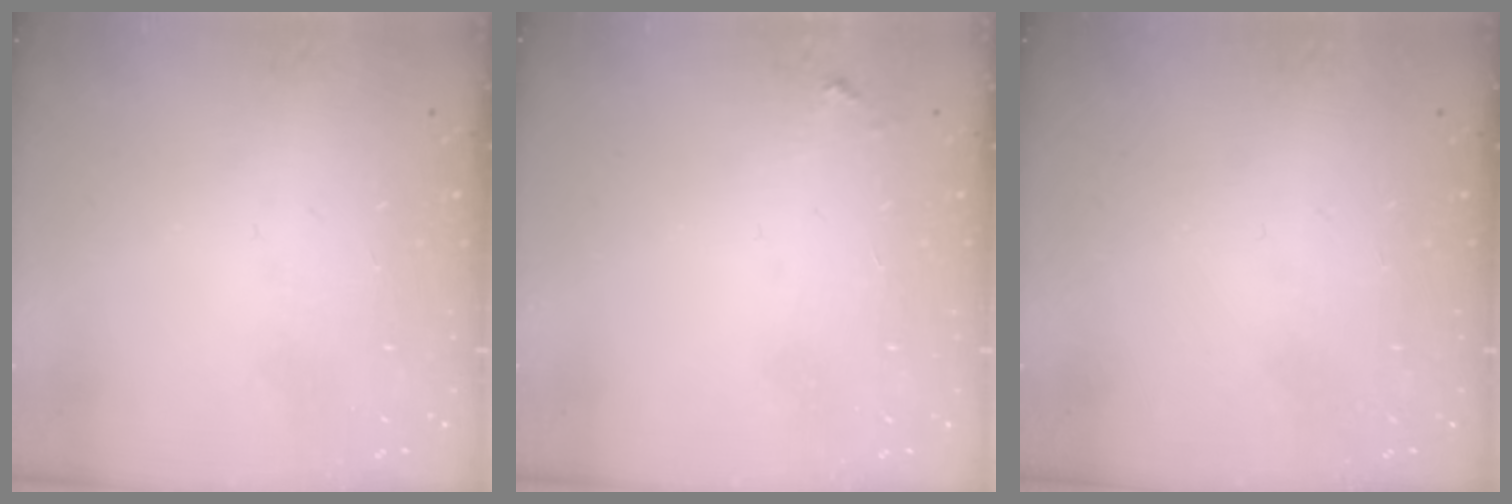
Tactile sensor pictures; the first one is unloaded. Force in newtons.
{"total": 2.8, "press": 2.8, "slide": 0.2}
{"total": 0.0}